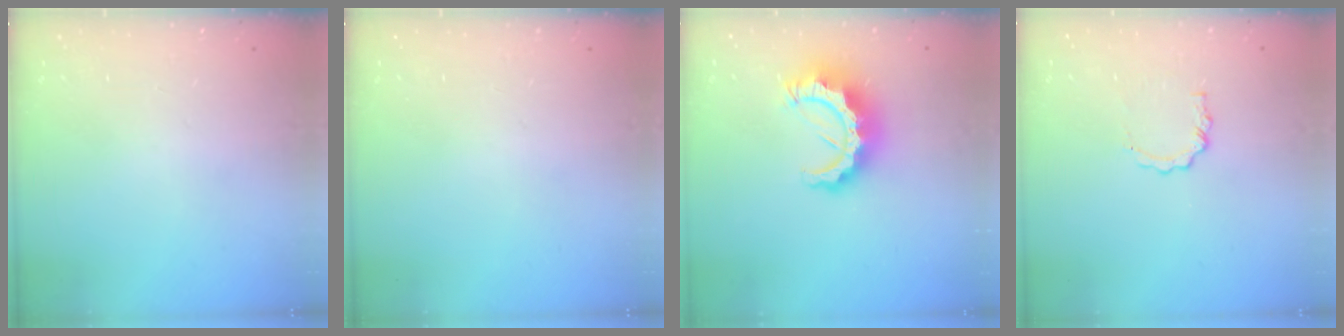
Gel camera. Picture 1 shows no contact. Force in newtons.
{"total": 0.0}
{"total": 12.7, "press": 12.6, "slide": 1.1}
{"total": 4.8, "press": 4.7, "slide": 0.4}